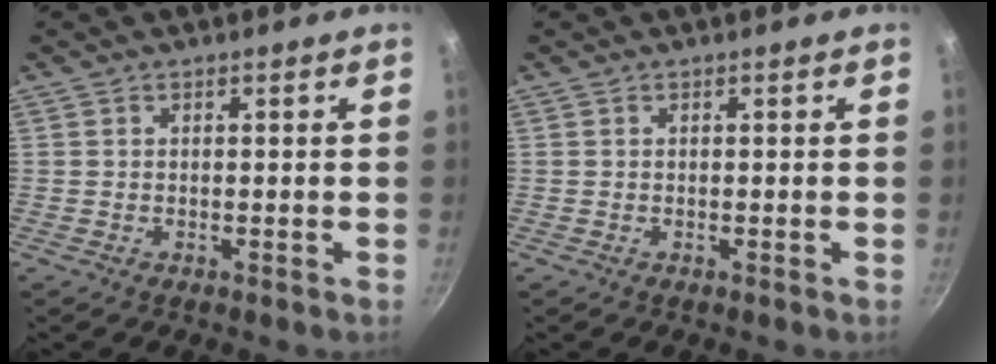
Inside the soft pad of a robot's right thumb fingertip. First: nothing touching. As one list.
[{"total": 0.0}]